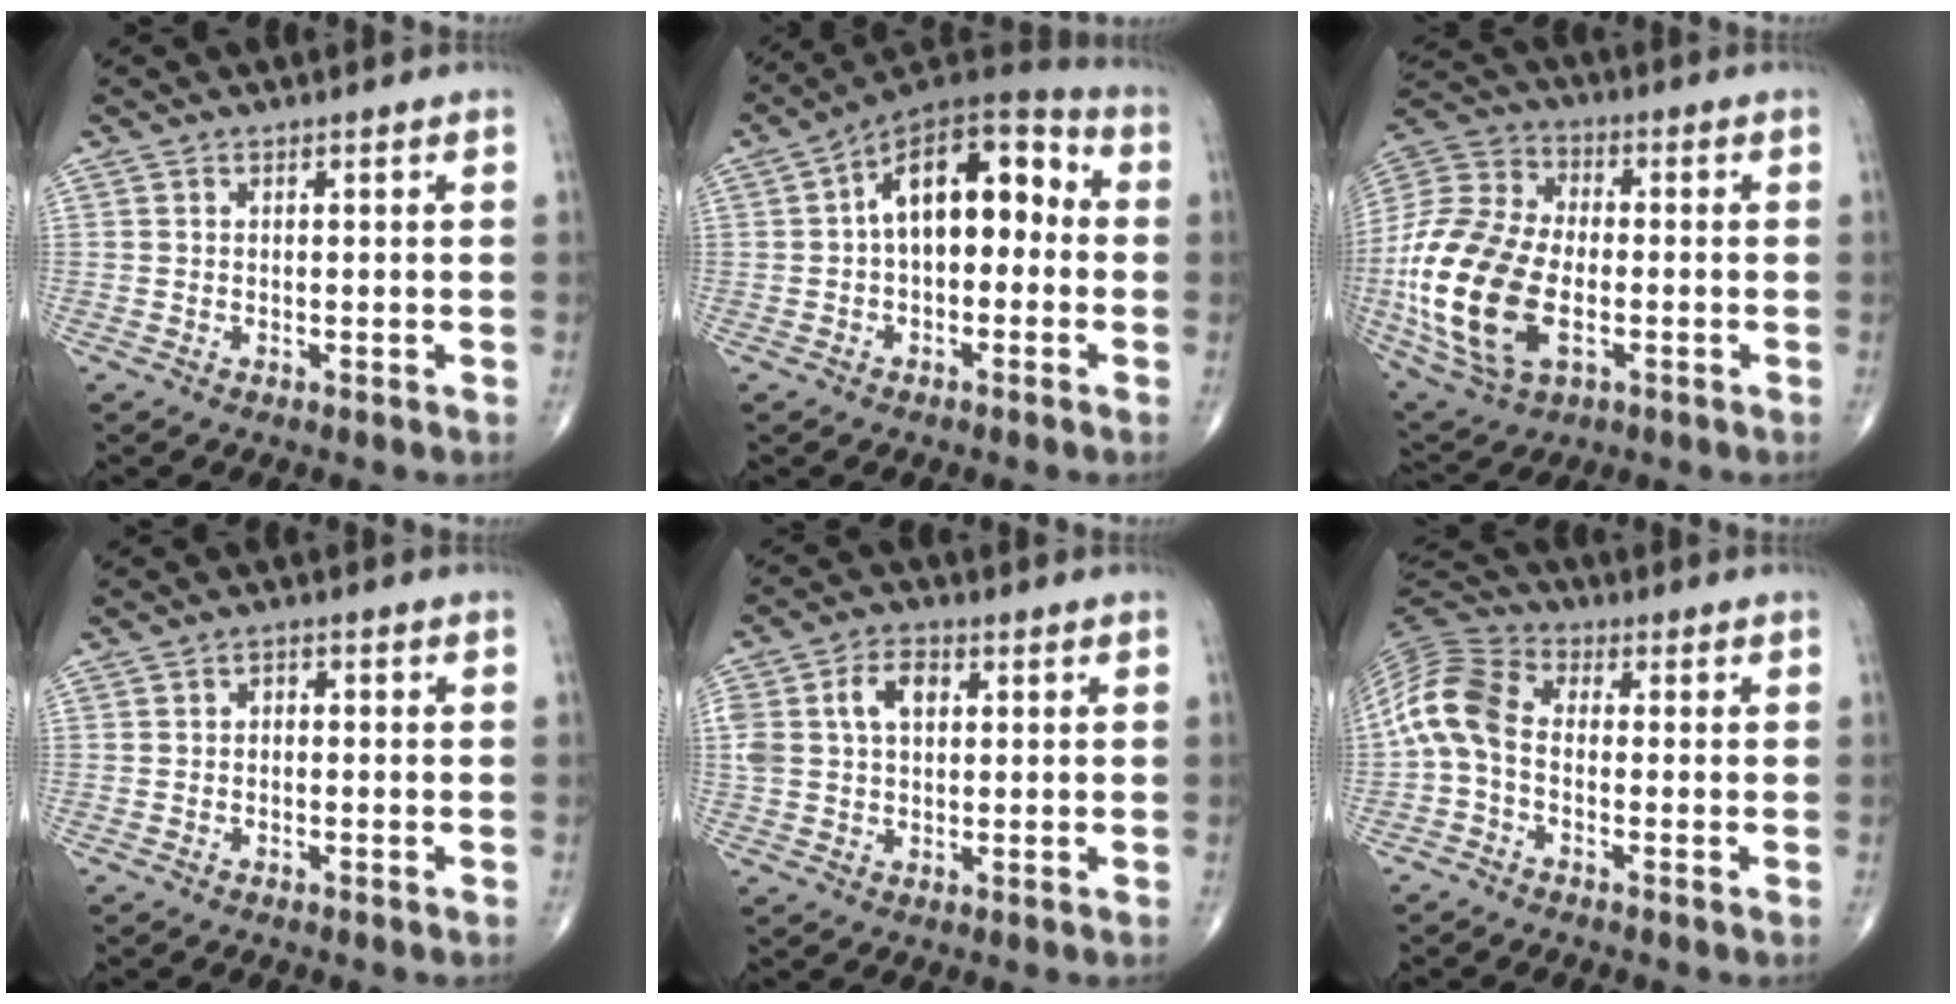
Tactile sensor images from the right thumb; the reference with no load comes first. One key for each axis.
{"total": 15.2, "fx": 0.9, "fy": 8.6, "fz": 12.5, "tx": -0.157, "ty": 0.048, "tz": -0.001}
{"total": 23.4, "fx": -4.2, "fy": 13.7, "fz": 18.5, "tx": -0.396, "ty": 0.003, "tz": -0.071}
{"total": 1.3, "fx": -0.4, "fy": 0.9, "fz": 0.8, "tx": -0.006, "ty": 0.012, "tz": -0.011}
{"total": 8.9, "fx": 2.0, "fy": 6.1, "fz": 6.2, "tx": -0.124, "ty": 0.020, "tz": 0.039}
{"total": 9.9, "fx": -1.3, "fy": 6.2, "fz": 7.6, "tx": -0.155, "ty": 0.029, "tz": -0.043}